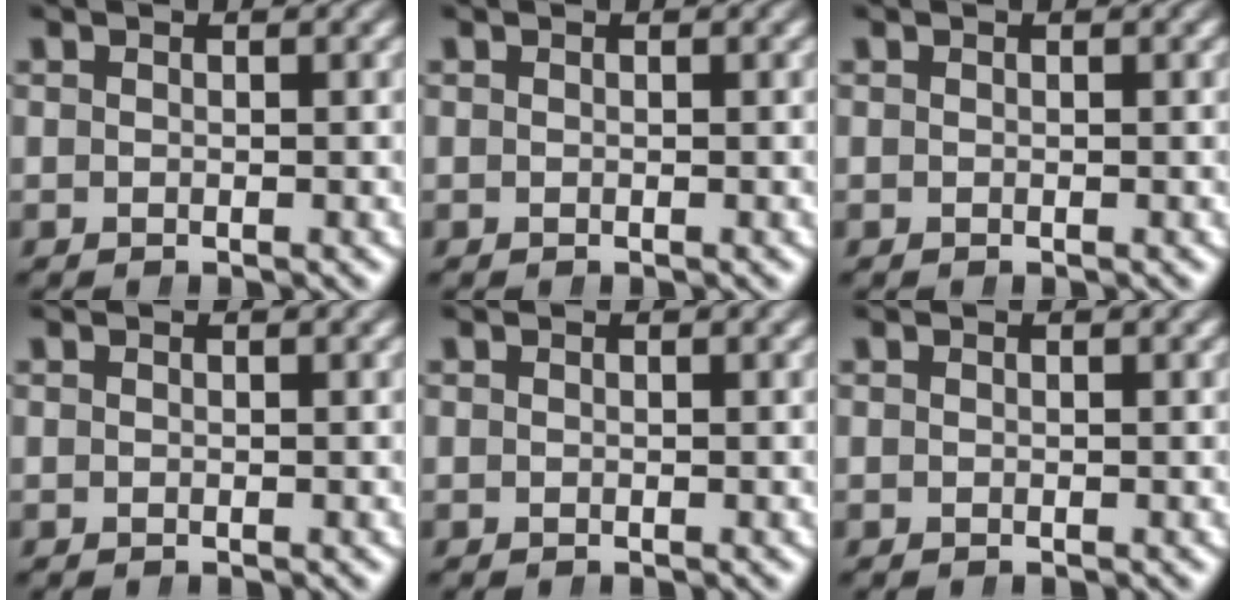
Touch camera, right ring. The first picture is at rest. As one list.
[{"total": 0.0}, {"total": 0.0}, {"total": 0.0}, {"total": 0.0}, {"total": 0.0}]